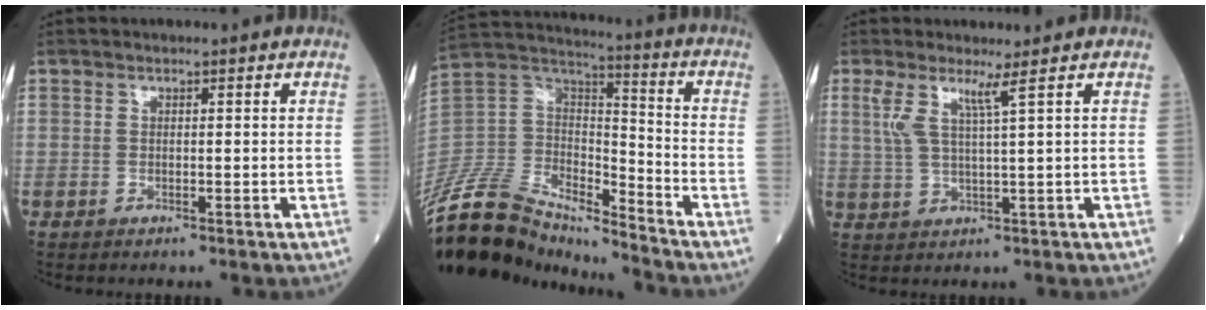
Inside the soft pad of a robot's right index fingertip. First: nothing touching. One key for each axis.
{"total": 17.5, "fx": -15.8, "fy": 4.6, "fz": 6.0, "tx": -0.116, "ty": 0.046, "tz": -0.301}
{"total": 3.7, "fx": 2.1, "fy": -0.8, "fz": 3.0, "tx": -0.072, "ty": 0.002, "tz": 0.051}